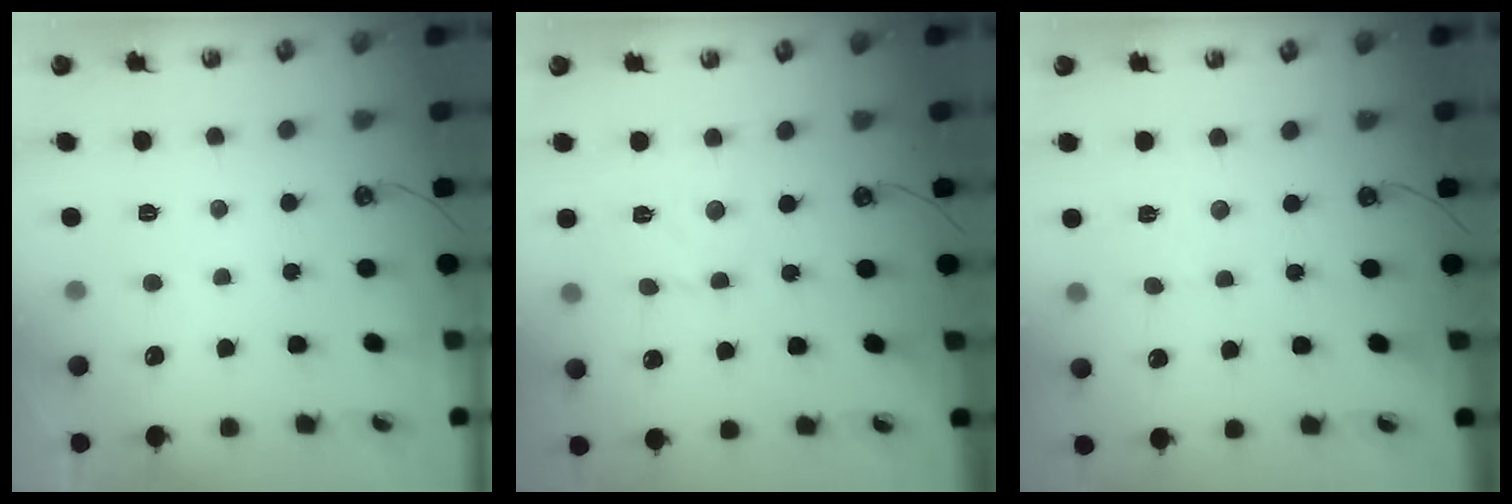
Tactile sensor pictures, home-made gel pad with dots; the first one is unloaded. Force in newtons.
{"total": 3.8, "press": 3.8, "slide": 0.2}
{"total": 2.8, "press": 2.8, "slide": 0.5}